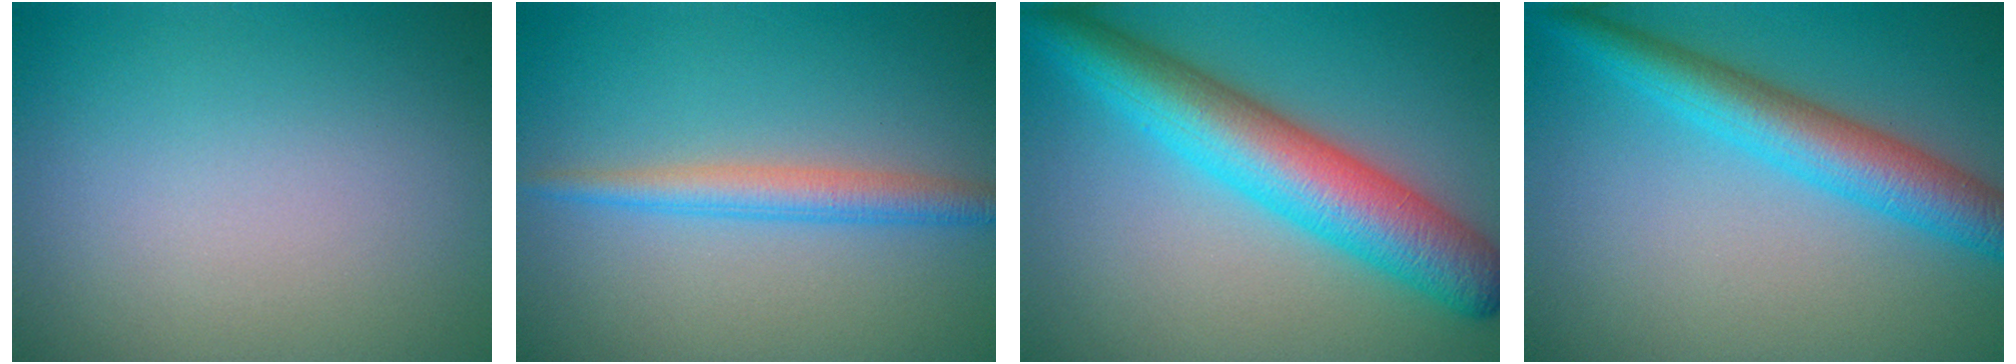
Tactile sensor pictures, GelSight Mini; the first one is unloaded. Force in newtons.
{"total": 2.7, "press": 2.7, "slide": 0.0}
{"total": 8.1, "press": 8.1, "slide": 0.1}
{"total": 5.4, "press": 5.4, "slide": 0.1}